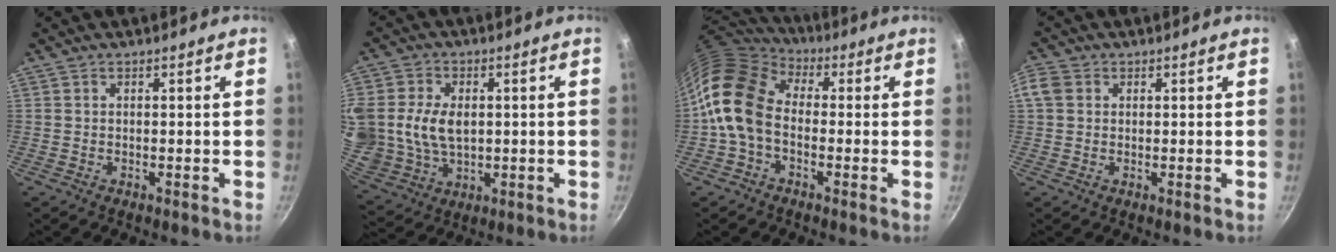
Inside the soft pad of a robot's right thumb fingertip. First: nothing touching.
{"total": 16.7, "force": [1.9, 12.4, 10.9], "torque": [-0.239, -0.004, 0.046]}
{"total": 12.9, "force": [-1.4, 9.2, 9.0], "torque": [-0.148, 0.029, -0.052]}
{"total": 3.6, "force": [0.8, 3.0, 1.9], "torque": [-0.033, 0.004, 0.007]}